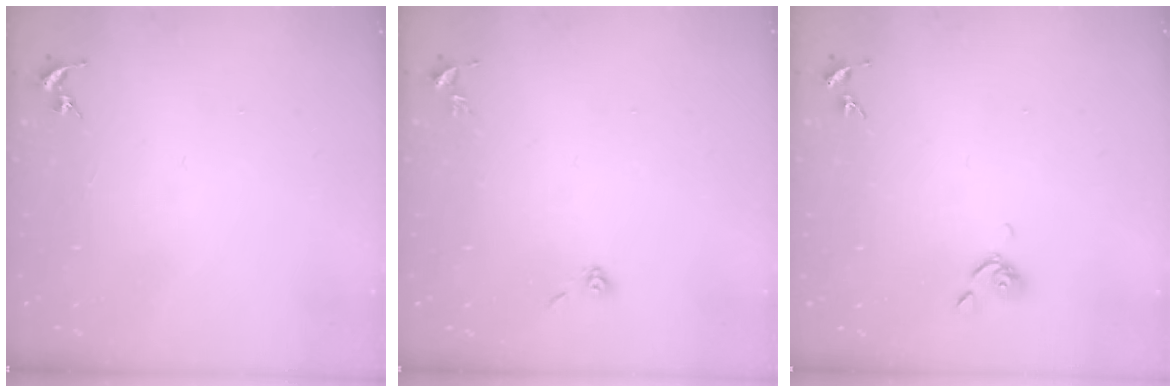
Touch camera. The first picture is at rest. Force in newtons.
{"total": 3.7, "press": 3.5, "slide": 1.4}
{"total": 6.4, "press": 6.2, "slide": 1.3}